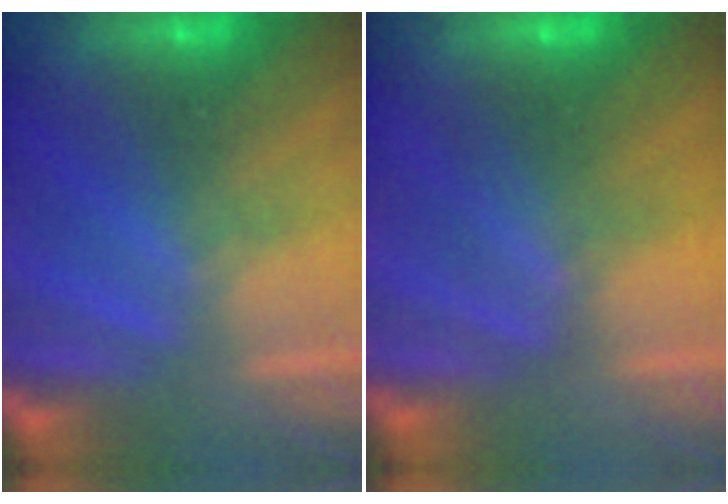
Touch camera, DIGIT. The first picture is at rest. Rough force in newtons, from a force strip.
{"total": 2.6}